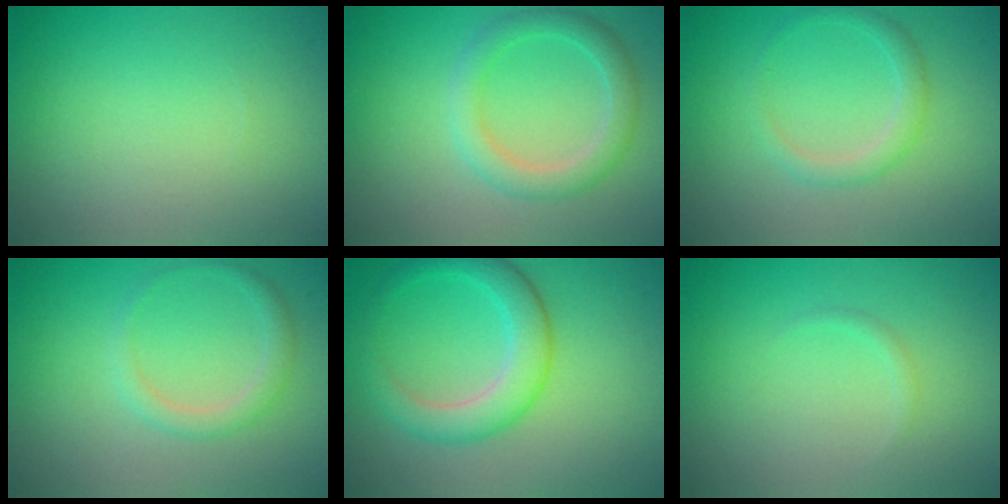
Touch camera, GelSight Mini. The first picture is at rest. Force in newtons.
{"total": 3.0, "press": 3.0, "slide": 0.3}
{"total": 1.8, "press": 1.8, "slide": 0.2}
{"total": 1.7, "press": 1.7, "slide": 0.1}
{"total": 4.2, "press": 4.2, "slide": 0.1}
{"total": 0.6, "press": 0.6, "slide": 0.1}